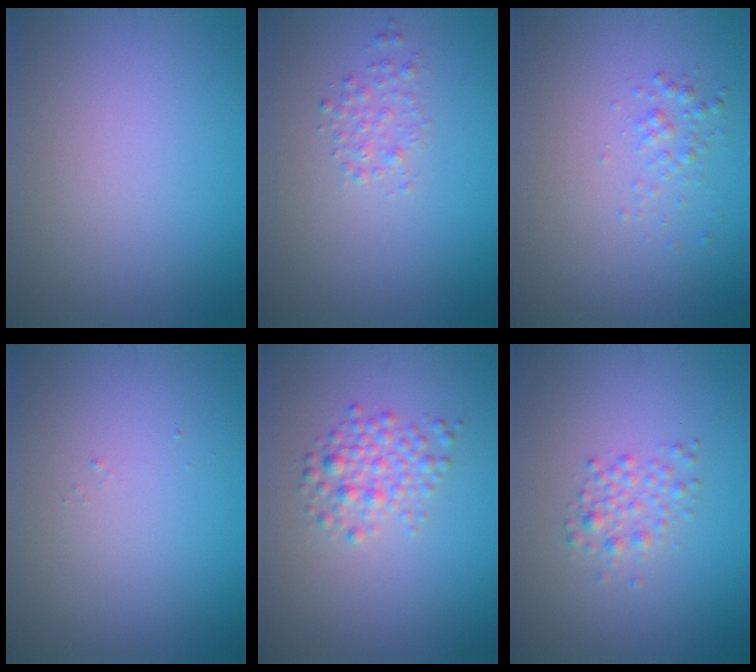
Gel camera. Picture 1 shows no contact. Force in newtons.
{"total": 1.3, "press": 1.3, "slide": 0.0}
{"total": 1.2, "press": 1.2, "slide": 0.1}
{"total": 0.0}
{"total": 2.6, "press": 2.6, "slide": 0.1}
{"total": 1.8, "press": 1.8, "slide": 0.0}